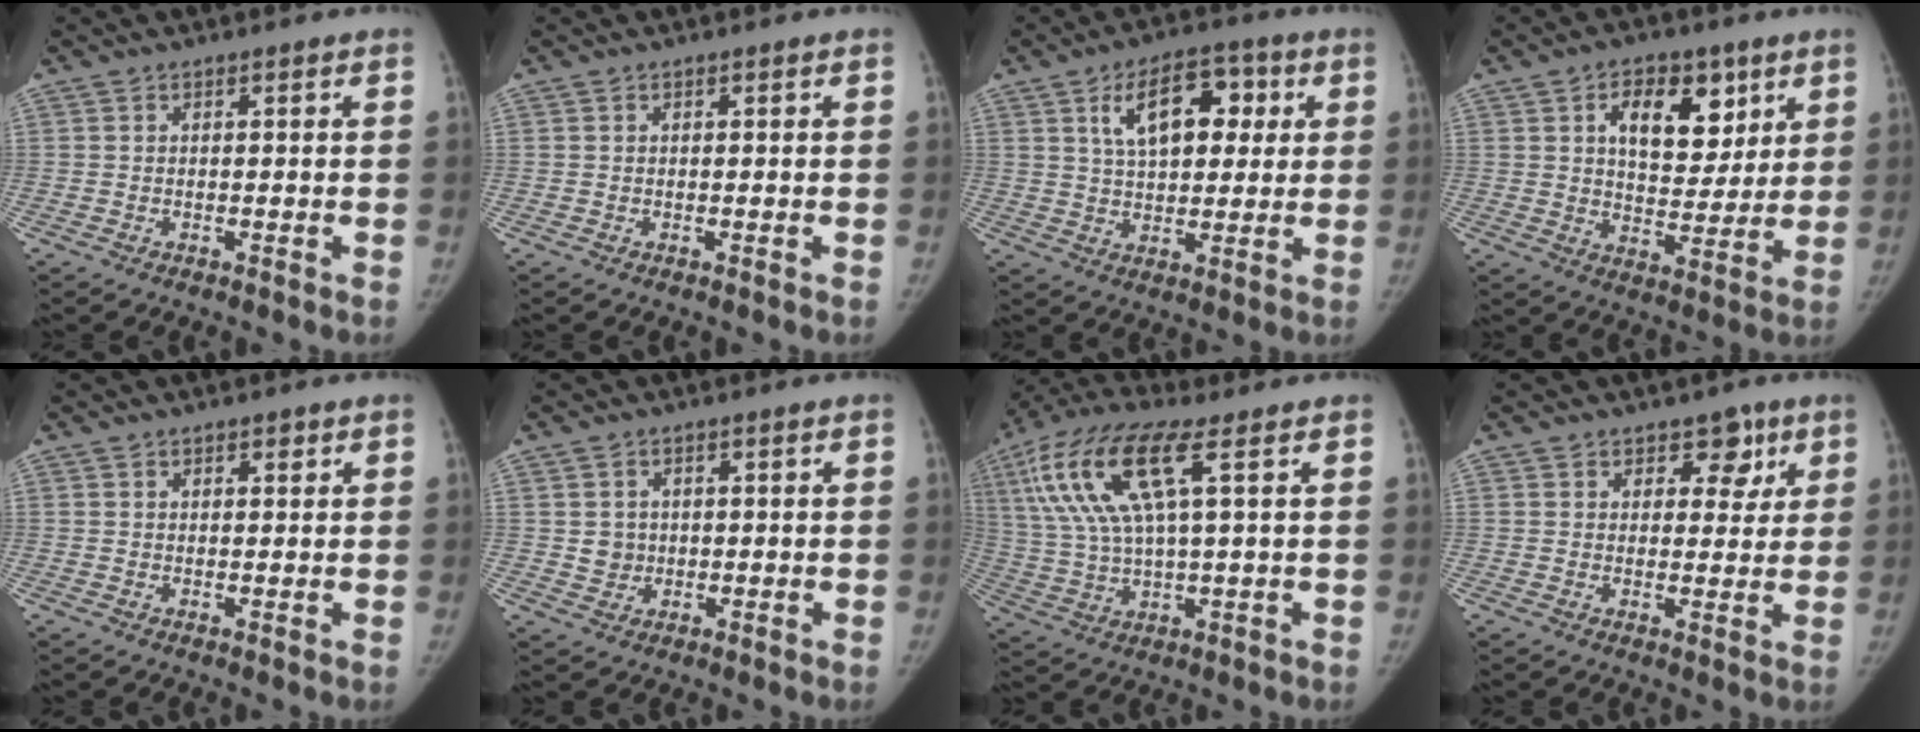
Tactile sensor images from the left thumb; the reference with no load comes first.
{"total": 0.0}
{"total": 12.5, "force": [4.1, 7.0, 9.5], "torque": [-0.121, 0.003, 0.065]}
{"total": 12.7, "force": [5.4, 7.9, 8.4], "torque": [-0.082, -0.024, 0.087]}
{"total": 1.4, "force": [0.9, 0.8, 0.8], "torque": [-0.002, -0.003, 0.011]}
{"total": 3.0, "force": [0.3, 2.8, 1.0], "torque": [-0.002, 0.000, 0.010]}
{"total": 16.5, "force": [5.7, 4.8, 14.7], "torque": [-0.332, 0.011, 0.109]}
{"total": 5.5, "force": [3.0, 3.9, 2.5], "torque": [0.008, -0.011, 0.037]}